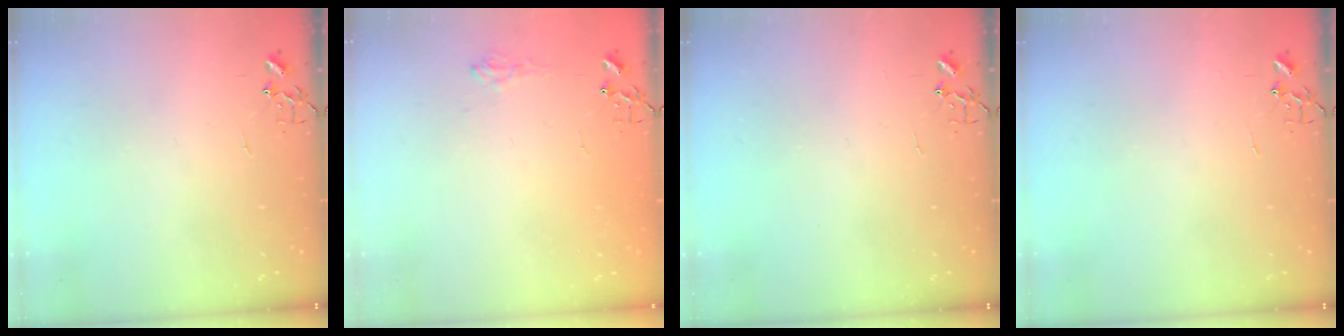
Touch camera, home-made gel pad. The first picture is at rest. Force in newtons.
{"total": 6.9, "press": 6.9, "slide": 0.5}
{"total": 0.0}
{"total": 0.0}